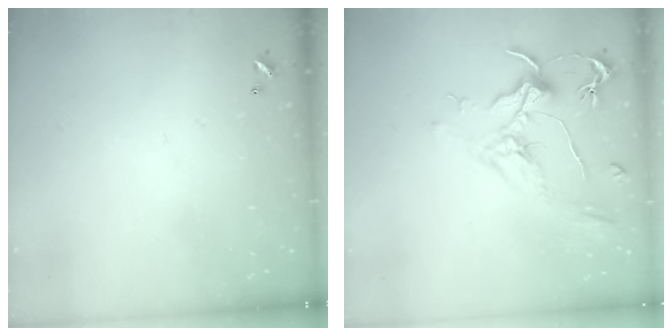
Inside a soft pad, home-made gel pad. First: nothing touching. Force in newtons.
{"total": 2.1, "press": 2.0, "slide": 0.8}